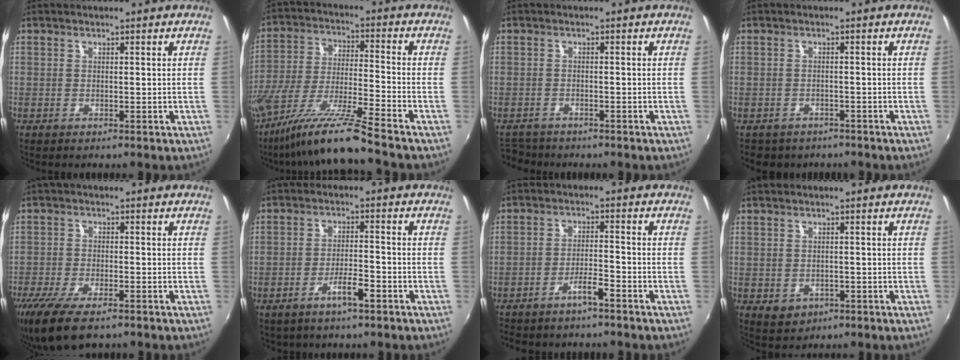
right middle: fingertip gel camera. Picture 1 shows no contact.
{"total": 14.9, "force": [-11.9, -1.6, 8.8], "torque": [-0.172, -0.027, -0.220]}
{"total": 5.0, "force": [-4.5, 2.1, 1.0], "torque": [-0.037, -0.011, -0.076]}
{"total": 4.7, "force": [-3.4, 3.0, 1.2], "torque": [-0.033, -0.014, -0.045]}
{"total": 10.8, "force": [-7.7, 3.8, 6.6], "torque": [-0.155, -0.038, -0.137]}
{"total": 4.8, "force": [-3.0, 1.5, 3.4], "torque": [-0.068, 0.001, -0.044]}
{"total": 4.4, "force": [-3.7, 0.7, 2.3], "torque": [-0.058, 0.005, -0.066]}
{"total": 3.8, "force": [-1.3, 3.1, 1.7], "torque": [-0.036, -0.008, -0.011]}